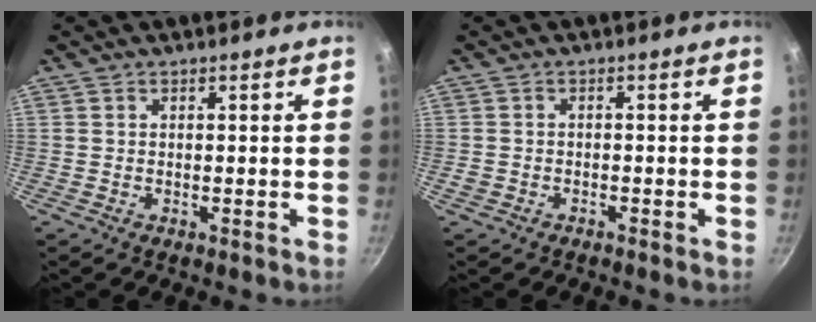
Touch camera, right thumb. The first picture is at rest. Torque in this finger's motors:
{"motor_torque": [-0.11, 0.28, -0.30, -0.01, 0.05]}